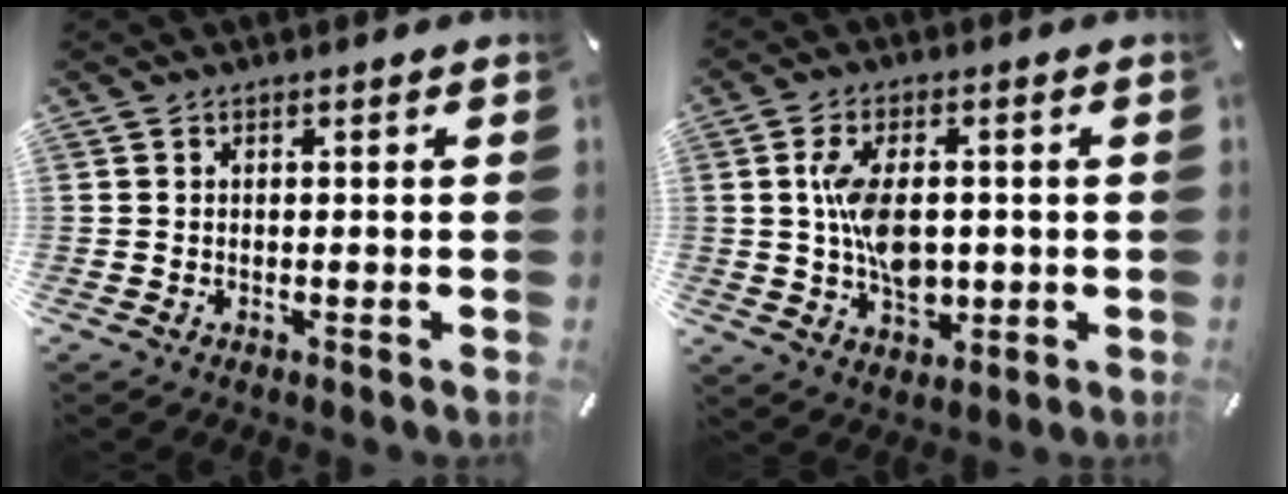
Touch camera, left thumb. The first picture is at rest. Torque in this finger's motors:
{"motor_torque": [1.40, 2.76, 0.99, -0.61, 0.39]}